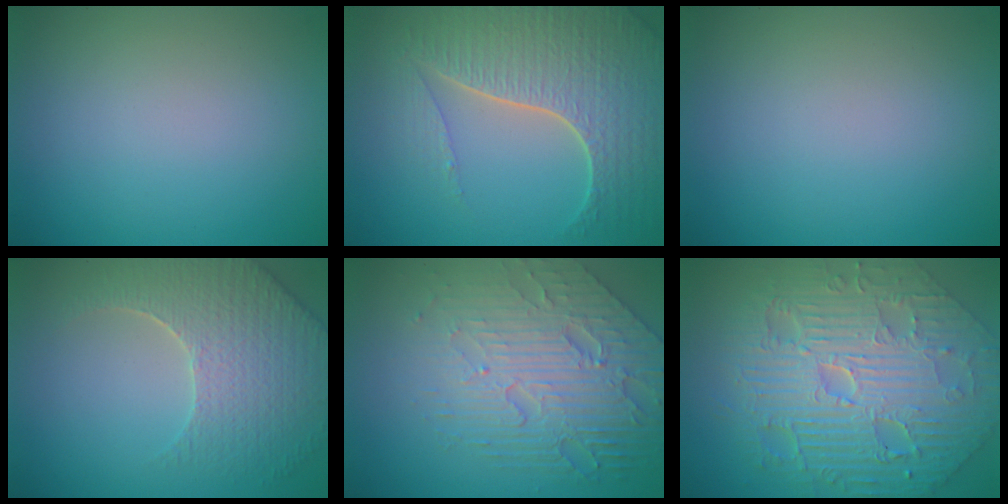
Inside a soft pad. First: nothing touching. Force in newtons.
{"total": 7.8, "press": 5.7, "slide": 5.3}
{"total": 0.0}
{"total": 5.4, "press": 4.8, "slide": 2.5}
{"total": 7.9, "press": 5.4, "slide": 5.8}
{"total": 11.6, "press": 7.7, "slide": 8.7}